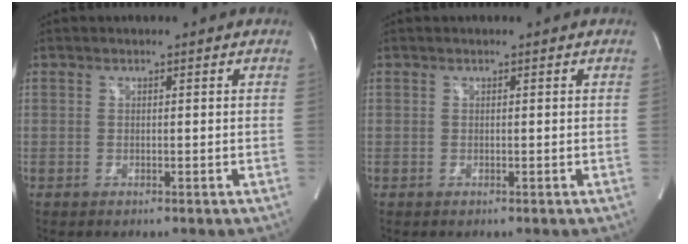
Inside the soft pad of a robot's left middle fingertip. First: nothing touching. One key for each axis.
{"total": 0.0}